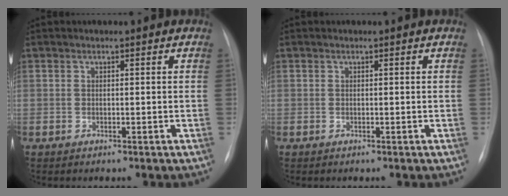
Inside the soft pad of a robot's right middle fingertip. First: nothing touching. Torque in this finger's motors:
{"motor_torque": [0.00, 0.00, 0.00, 0.00]}